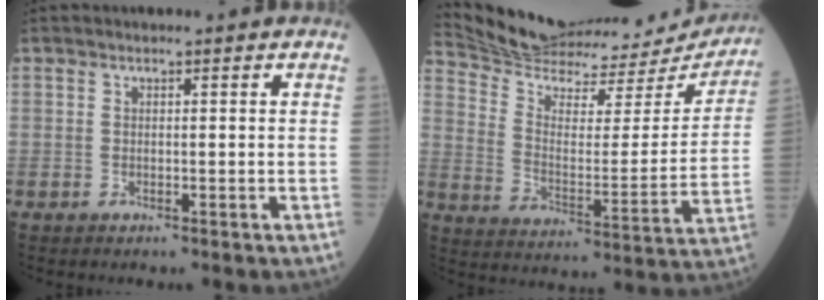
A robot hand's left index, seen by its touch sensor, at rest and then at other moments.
{"total": 26.4, "force": [25.2, 5.0, 5.9], "torque": [-0.108, -0.062, 0.341]}